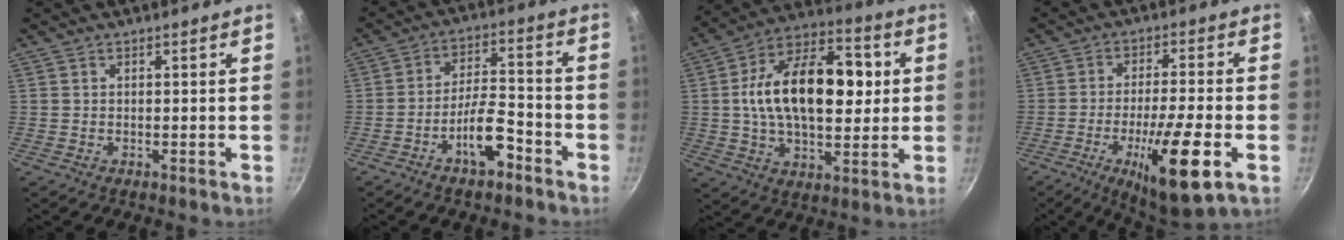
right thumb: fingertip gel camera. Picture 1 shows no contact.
{"total": 8.9, "force": [-5.0, 3.3, 6.6], "torque": [-0.104, 0.046, -0.083]}
{"total": 22.7, "force": [2.6, 13.5, 18.1], "torque": [-0.267, 0.020, 0.028]}
{"total": 15.8, "force": [-5.8, 3.1, 14.4], "torque": [-0.241, 0.015, -0.091]}